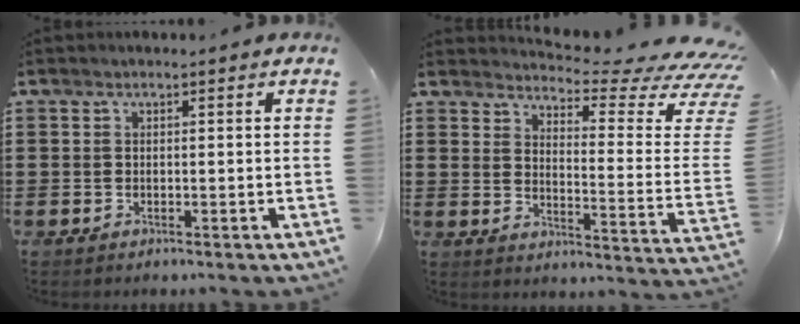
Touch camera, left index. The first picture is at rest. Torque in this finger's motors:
{"motor_torque": [2.14, 0.00, 0.40, 0.03]}